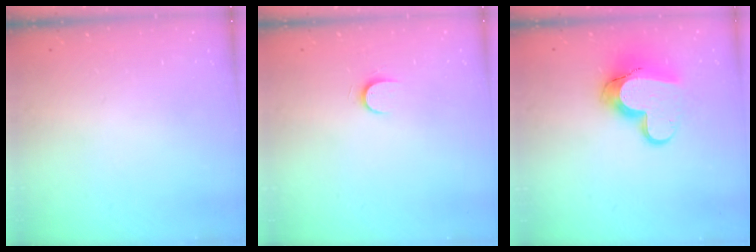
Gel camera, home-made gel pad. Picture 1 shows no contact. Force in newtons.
{"total": 5.2, "press": 5.2, "slide": 0.6}
{"total": 13.7, "press": 13.7, "slide": 1.3}